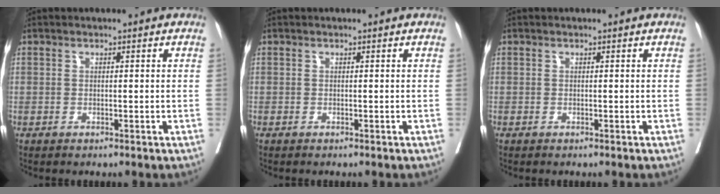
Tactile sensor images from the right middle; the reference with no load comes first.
{"total": 0.0}
{"total": 0.0}